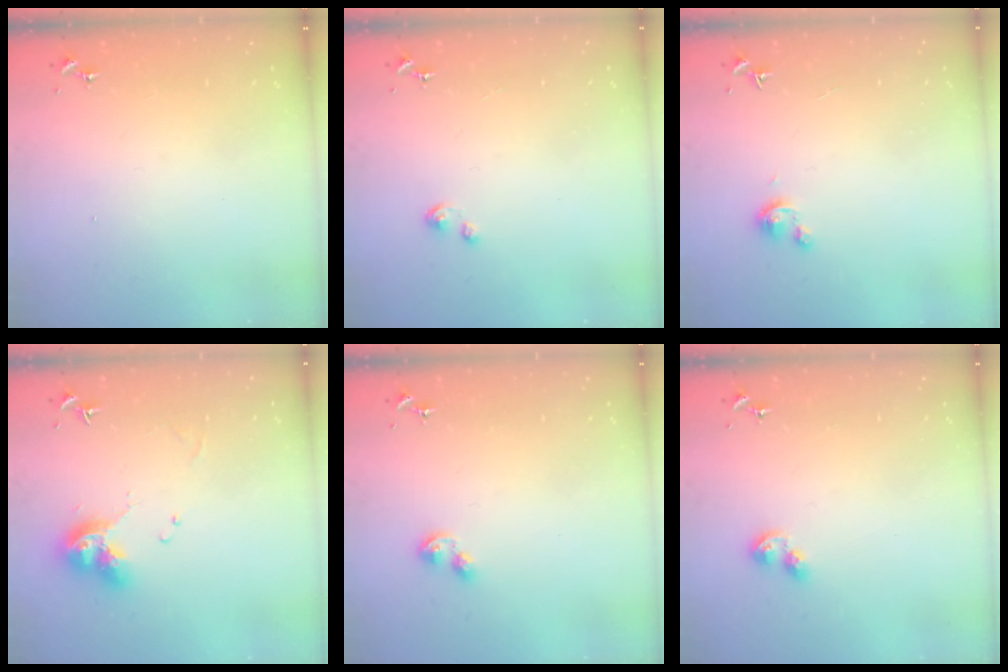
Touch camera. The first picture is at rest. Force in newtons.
{"total": 2.7, "press": 2.7, "slide": 0.3}
{"total": 2.8, "press": 2.8, "slide": 0.3}
{"total": 10.9, "press": 10.9, "slide": 0.8}
{"total": 4.4, "press": 4.3, "slide": 0.5}
{"total": 6.6, "press": 6.6, "slide": 0.8}